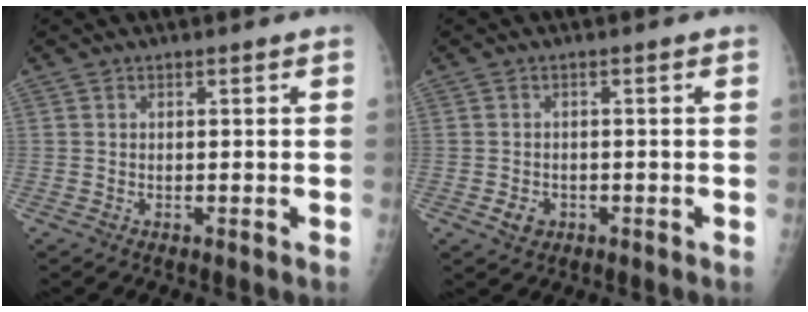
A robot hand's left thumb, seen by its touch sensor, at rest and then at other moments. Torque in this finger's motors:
{"motor_torque": [-0.38, 0.57, 0.38, 0.37, 0.00]}